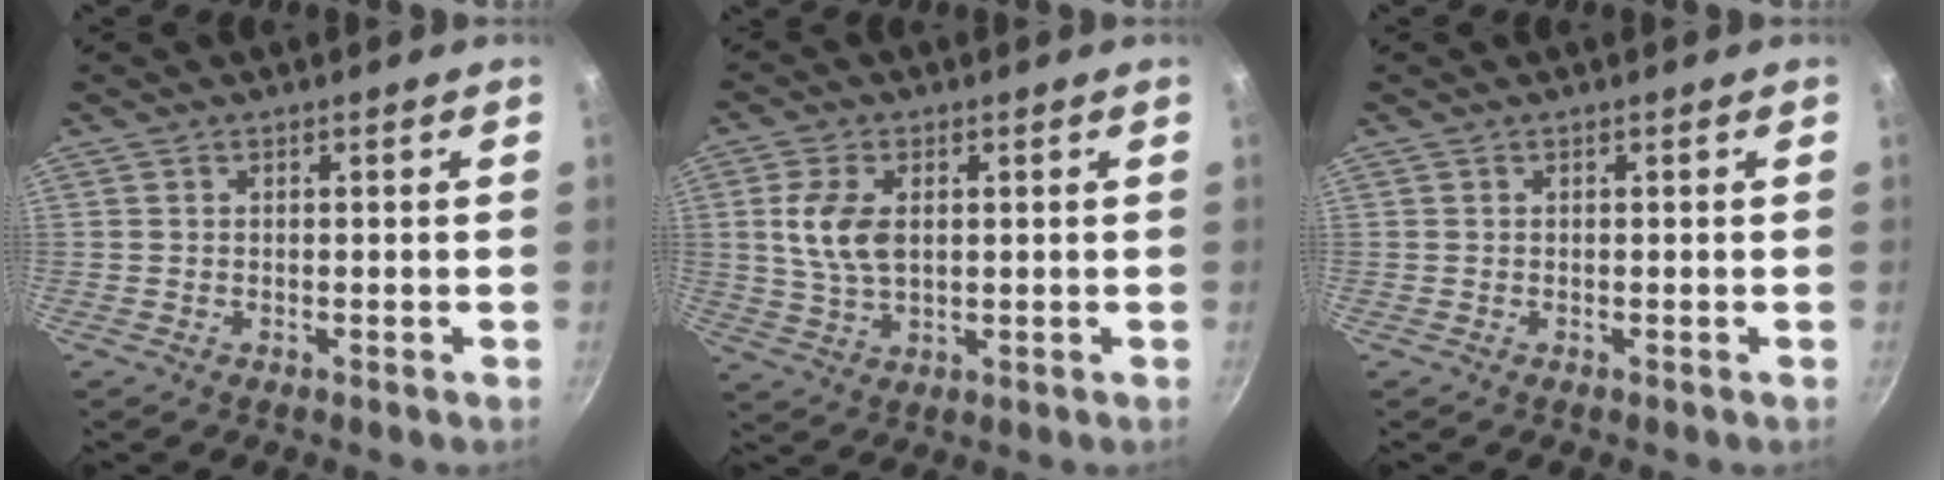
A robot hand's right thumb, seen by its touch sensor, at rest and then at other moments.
{"total": 8.3, "force": [1.5, 4.9, 6.6], "torque": [-0.126, -0.006, 0.028]}
{"total": 0.0}